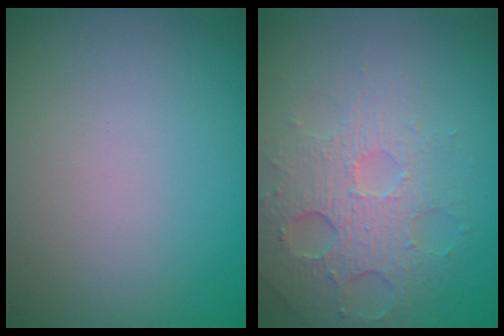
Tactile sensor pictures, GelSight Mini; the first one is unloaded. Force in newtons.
{"total": 4.0, "press": 3.6, "slide": 1.7}